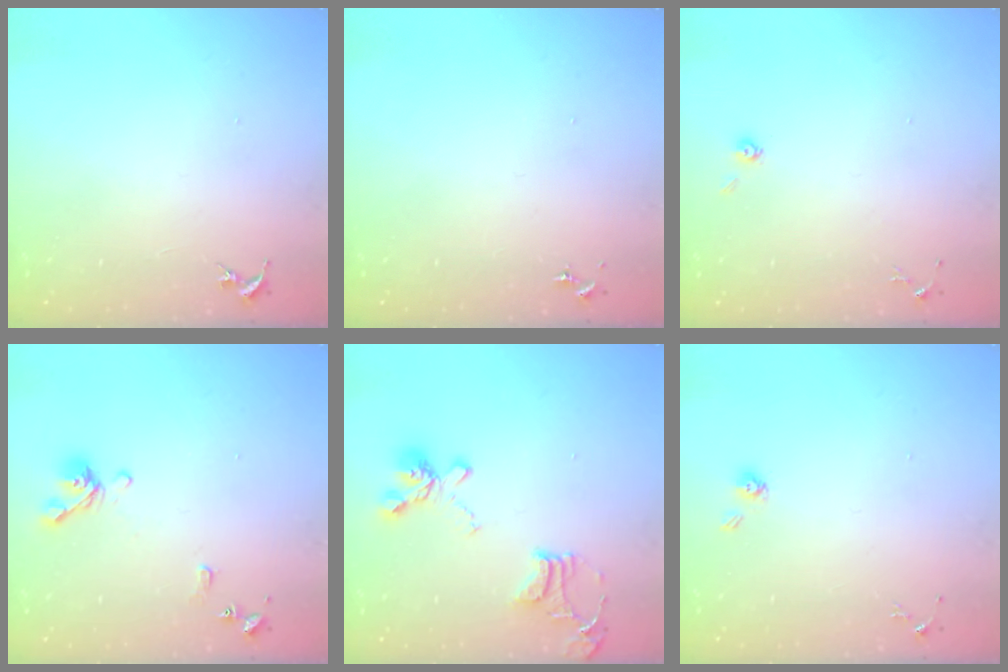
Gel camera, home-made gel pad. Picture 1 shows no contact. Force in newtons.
{"total": 0.0}
{"total": 4.5, "press": 4.4, "slide": 0.9}
{"total": 10.1, "press": 10.0, "slide": 1.4}
{"total": 18.1, "press": 18.0, "slide": 1.8}
{"total": 4.0, "press": 3.6, "slide": 1.8}